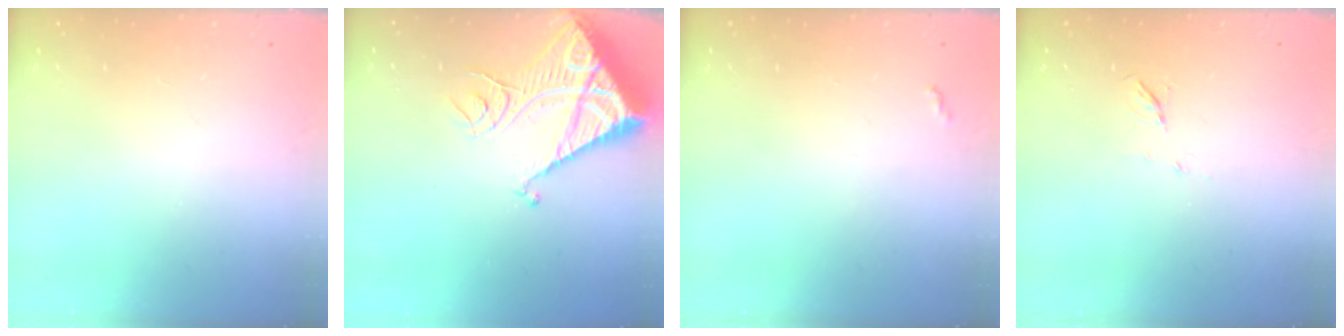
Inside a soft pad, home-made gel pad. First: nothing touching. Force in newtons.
{"total": 15.5, "press": 15.4, "slide": 1.6}
{"total": 3.2, "press": 3.2, "slide": 0.5}
{"total": 4.0, "press": 4.0, "slide": 0.6}